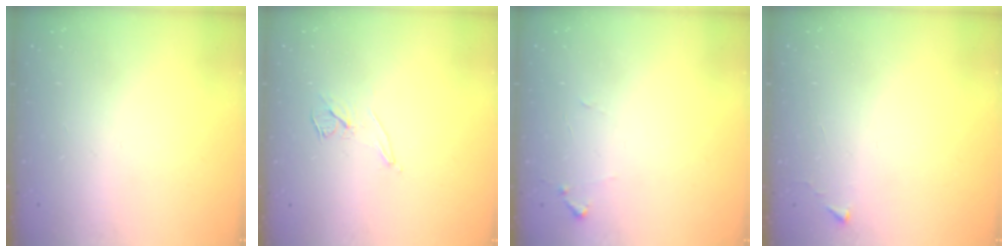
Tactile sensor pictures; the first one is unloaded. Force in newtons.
{"total": 7.4, "press": 6.8, "slide": 3.1}
{"total": 5.8, "press": 5.7, "slide": 0.4}
{"total": 2.7, "press": 2.6, "slide": 0.4}